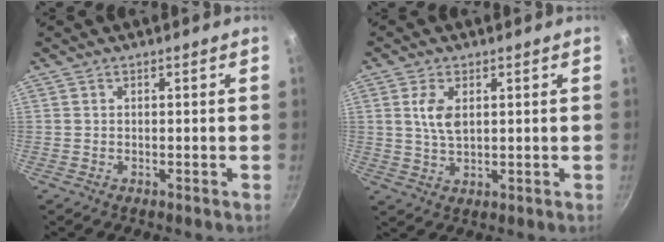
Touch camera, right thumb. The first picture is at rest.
{"total": 5.3, "force": [1.4, 2.8, 4.2], "torque": [-0.080, -0.006, 0.030]}